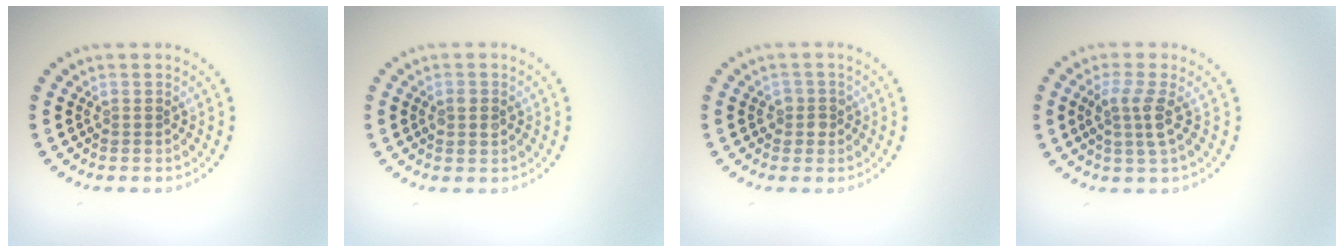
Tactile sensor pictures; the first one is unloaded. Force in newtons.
{"total": 1.0, "press": 1.0, "slide": 0.2}
{"total": 1.3, "press": 1.1, "slide": 0.6}
{"total": 2.5, "press": 2.1, "slide": 1.5}